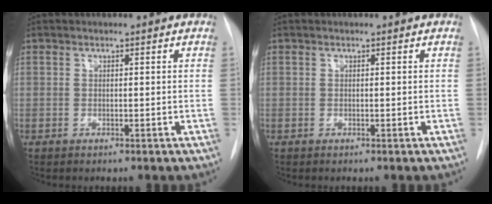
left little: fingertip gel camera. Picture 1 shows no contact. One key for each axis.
{"total": 0.0}